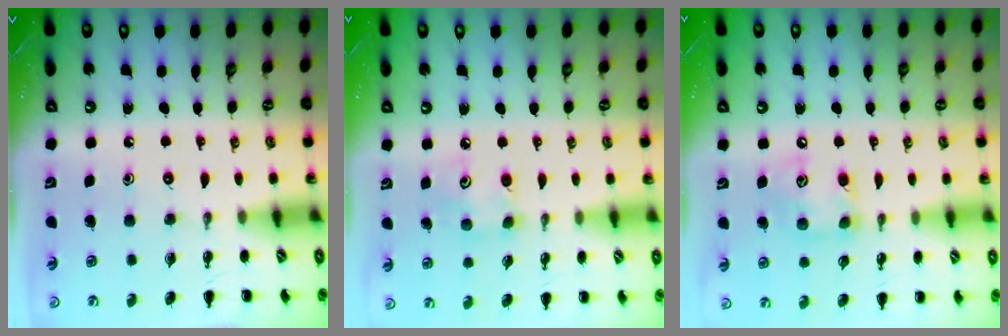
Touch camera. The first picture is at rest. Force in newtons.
{"total": 4.0, "press": 3.9, "slide": 1.1}
{"total": 7.5, "press": 7.4, "slide": 0.9}